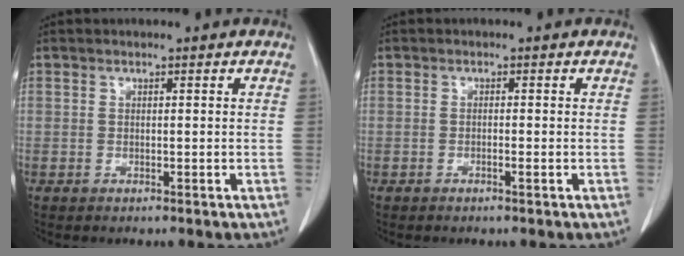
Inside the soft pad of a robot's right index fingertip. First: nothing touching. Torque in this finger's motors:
{"motor_torque": [-0.06, 0.01, -0.02, -0.01]}